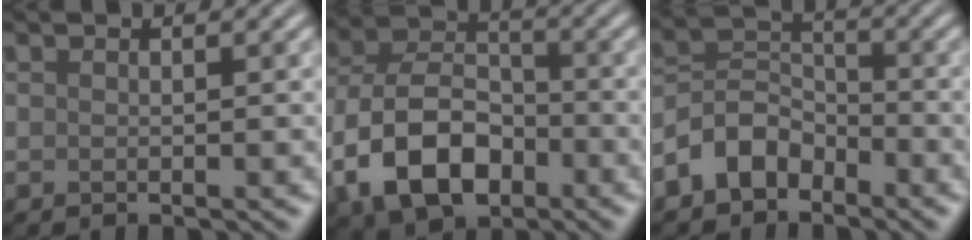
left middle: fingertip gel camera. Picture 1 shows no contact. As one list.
[{"total": 9.3, "force": [-3.7, 6.0, 6.0], "torque": [-0.121, 0.000, -0.076]}, {"total": 4.5, "force": [-2.9, 2.9, 1.8], "torque": [-0.033, 0.009, -0.065]}]